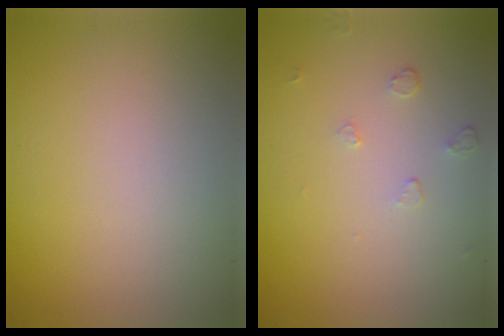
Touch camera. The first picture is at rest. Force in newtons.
{"total": 0.6, "press": 0.4, "slide": 0.5}